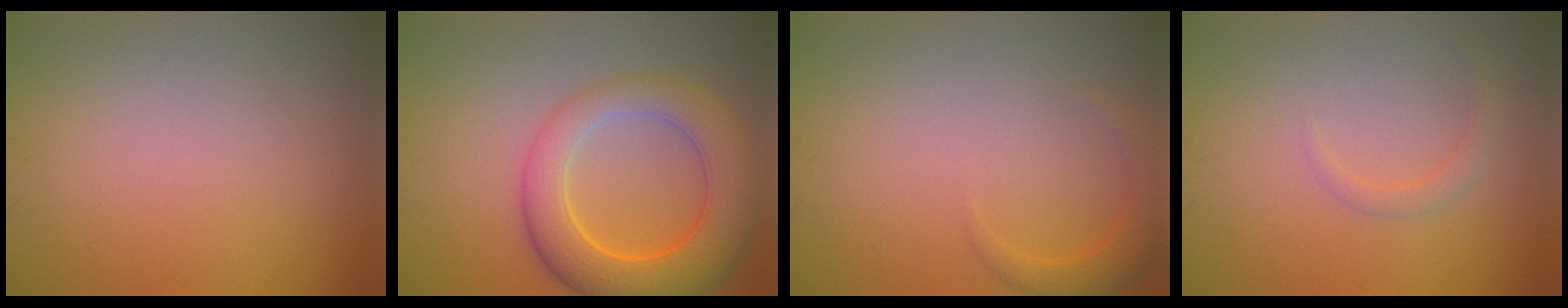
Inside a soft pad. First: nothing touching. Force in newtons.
{"total": 8.1, "press": 8.1, "slide": 0.5}
{"total": 2.5, "press": 2.5, "slide": 0.3}
{"total": 1.3, "press": 1.3, "slide": 0.1}